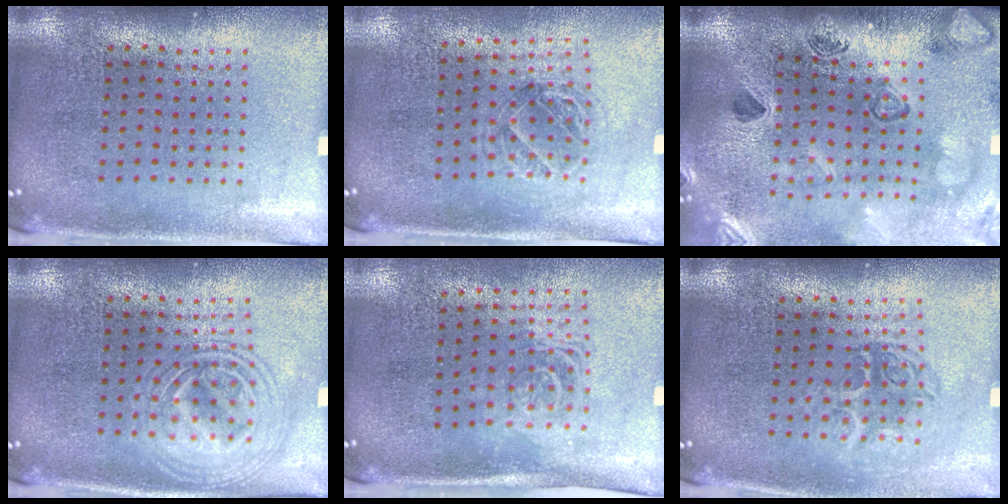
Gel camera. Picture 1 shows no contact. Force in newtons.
{"total": 1.0, "press": 1.0, "slide": 0.2}
{"total": 2.7, "press": 2.5, "slide": 1.0}
{"total": 2.9, "press": 2.9, "slide": 0.4}
{"total": 1.6, "press": 1.2, "slide": 1.0}
{"total": 1.2, "press": 1.1, "slide": 0.4}